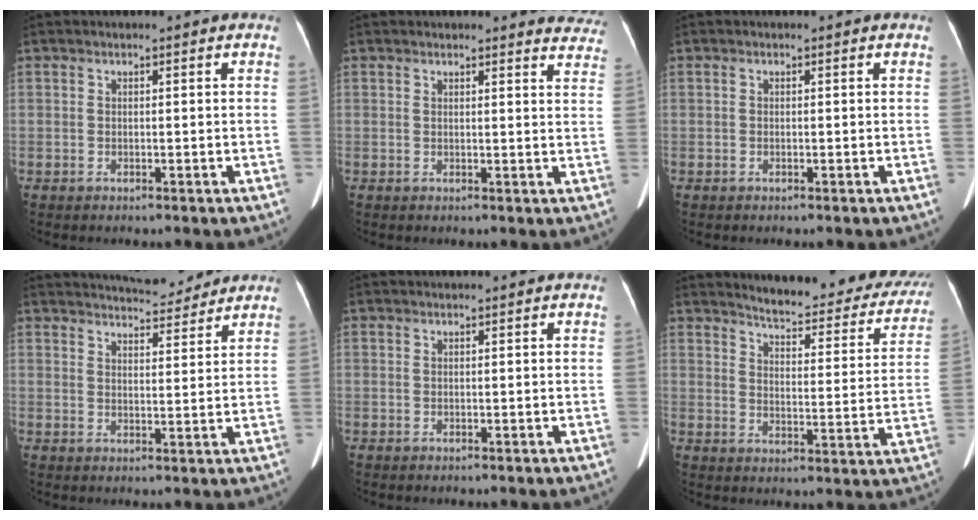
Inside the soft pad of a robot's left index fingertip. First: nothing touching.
{"total": 6.8, "force": [6.7, 1.4, 0.2], "torque": [0.034, -0.035, 0.034]}
{"total": 0.0}
{"total": 9.2, "force": [8.8, 1.4, 2.5], "torque": [-0.036, 0.006, 0.119]}
{"total": 0.5, "force": [0.5, 0.0, 0.2], "torque": [-0.002, 0.008, 0.011]}
{"total": 21.2, "force": [19.3, 4.7, 7.4], "torque": [-0.074, -0.055, 0.221]}